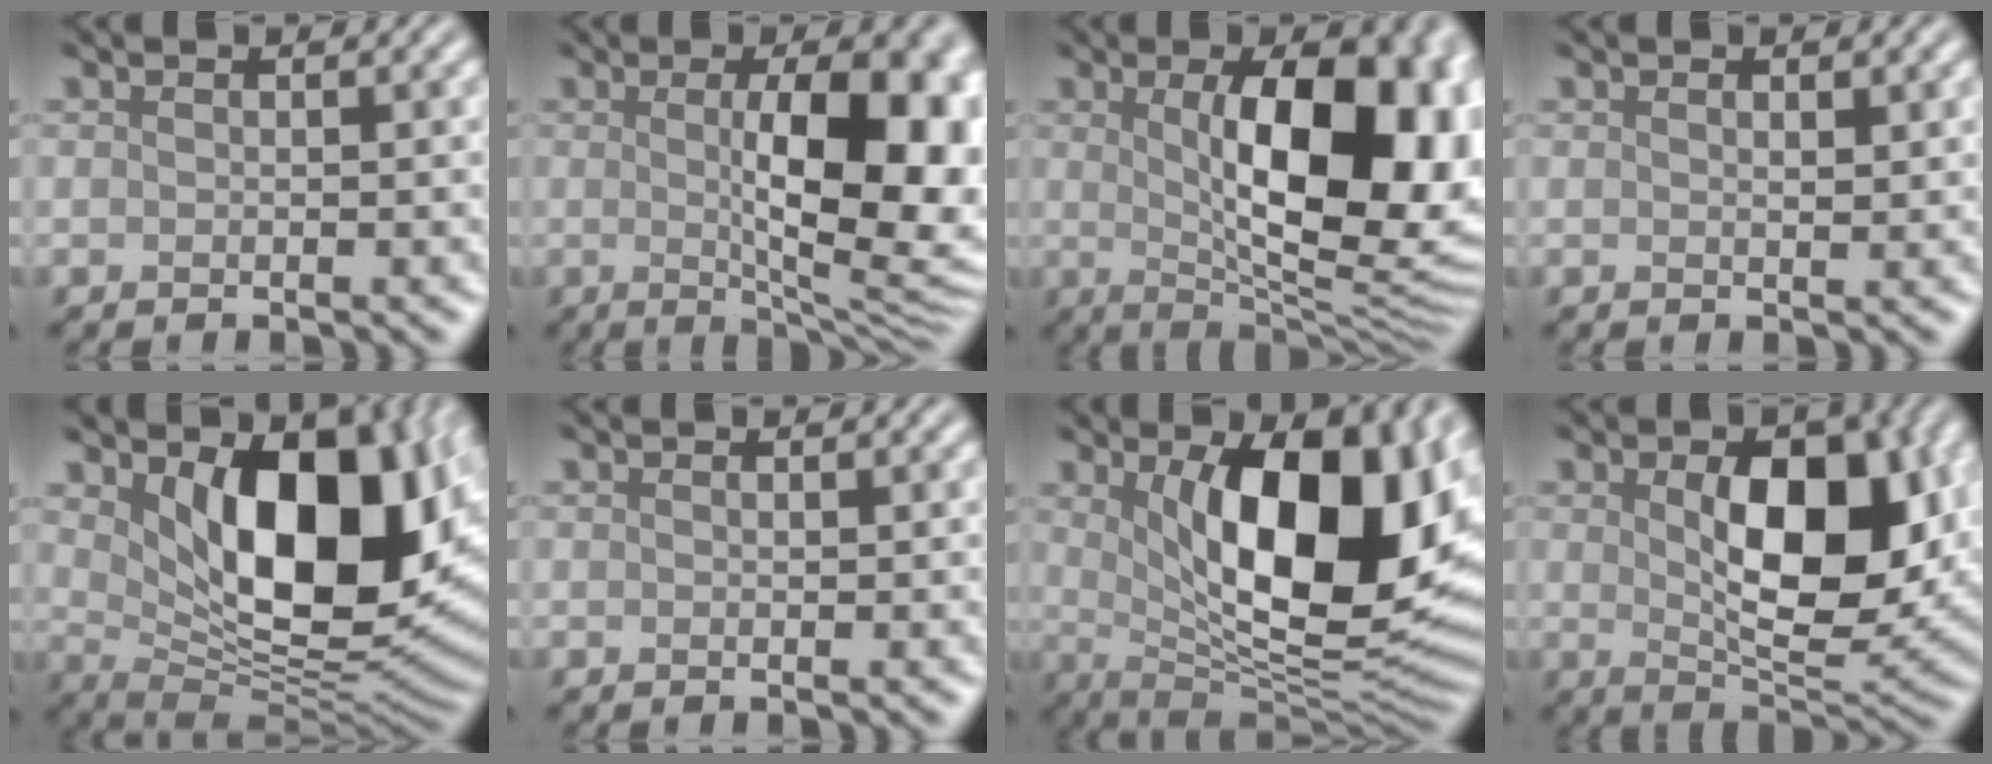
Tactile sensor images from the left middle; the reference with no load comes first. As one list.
[{"total": 11.9, "force": [0.8, 3.7, 11.3], "torque": [-0.142, -0.004, 0.016]}, {"total": 14.3, "force": [1.7, 6.0, 12.9], "torque": [-0.159, 0.000, 0.029]}, {"total": 0.8, "force": [0.5, 0.3, 0.6], "torque": [-0.009, -0.005, 0.009]}, {"total": 12.0, "force": [3.2, 6.5, 9.6], "torque": [-0.132, -0.025, 0.062]}, {"total": 0.0}, {"total": 14.4, "force": [3.0, 6.4, 12.6], "torque": [-0.162, -0.007, 0.048]}, {"total": 10.0, "force": [1.2, 5.1, 8.6], "torque": [-0.131, -0.007, 0.027]}]